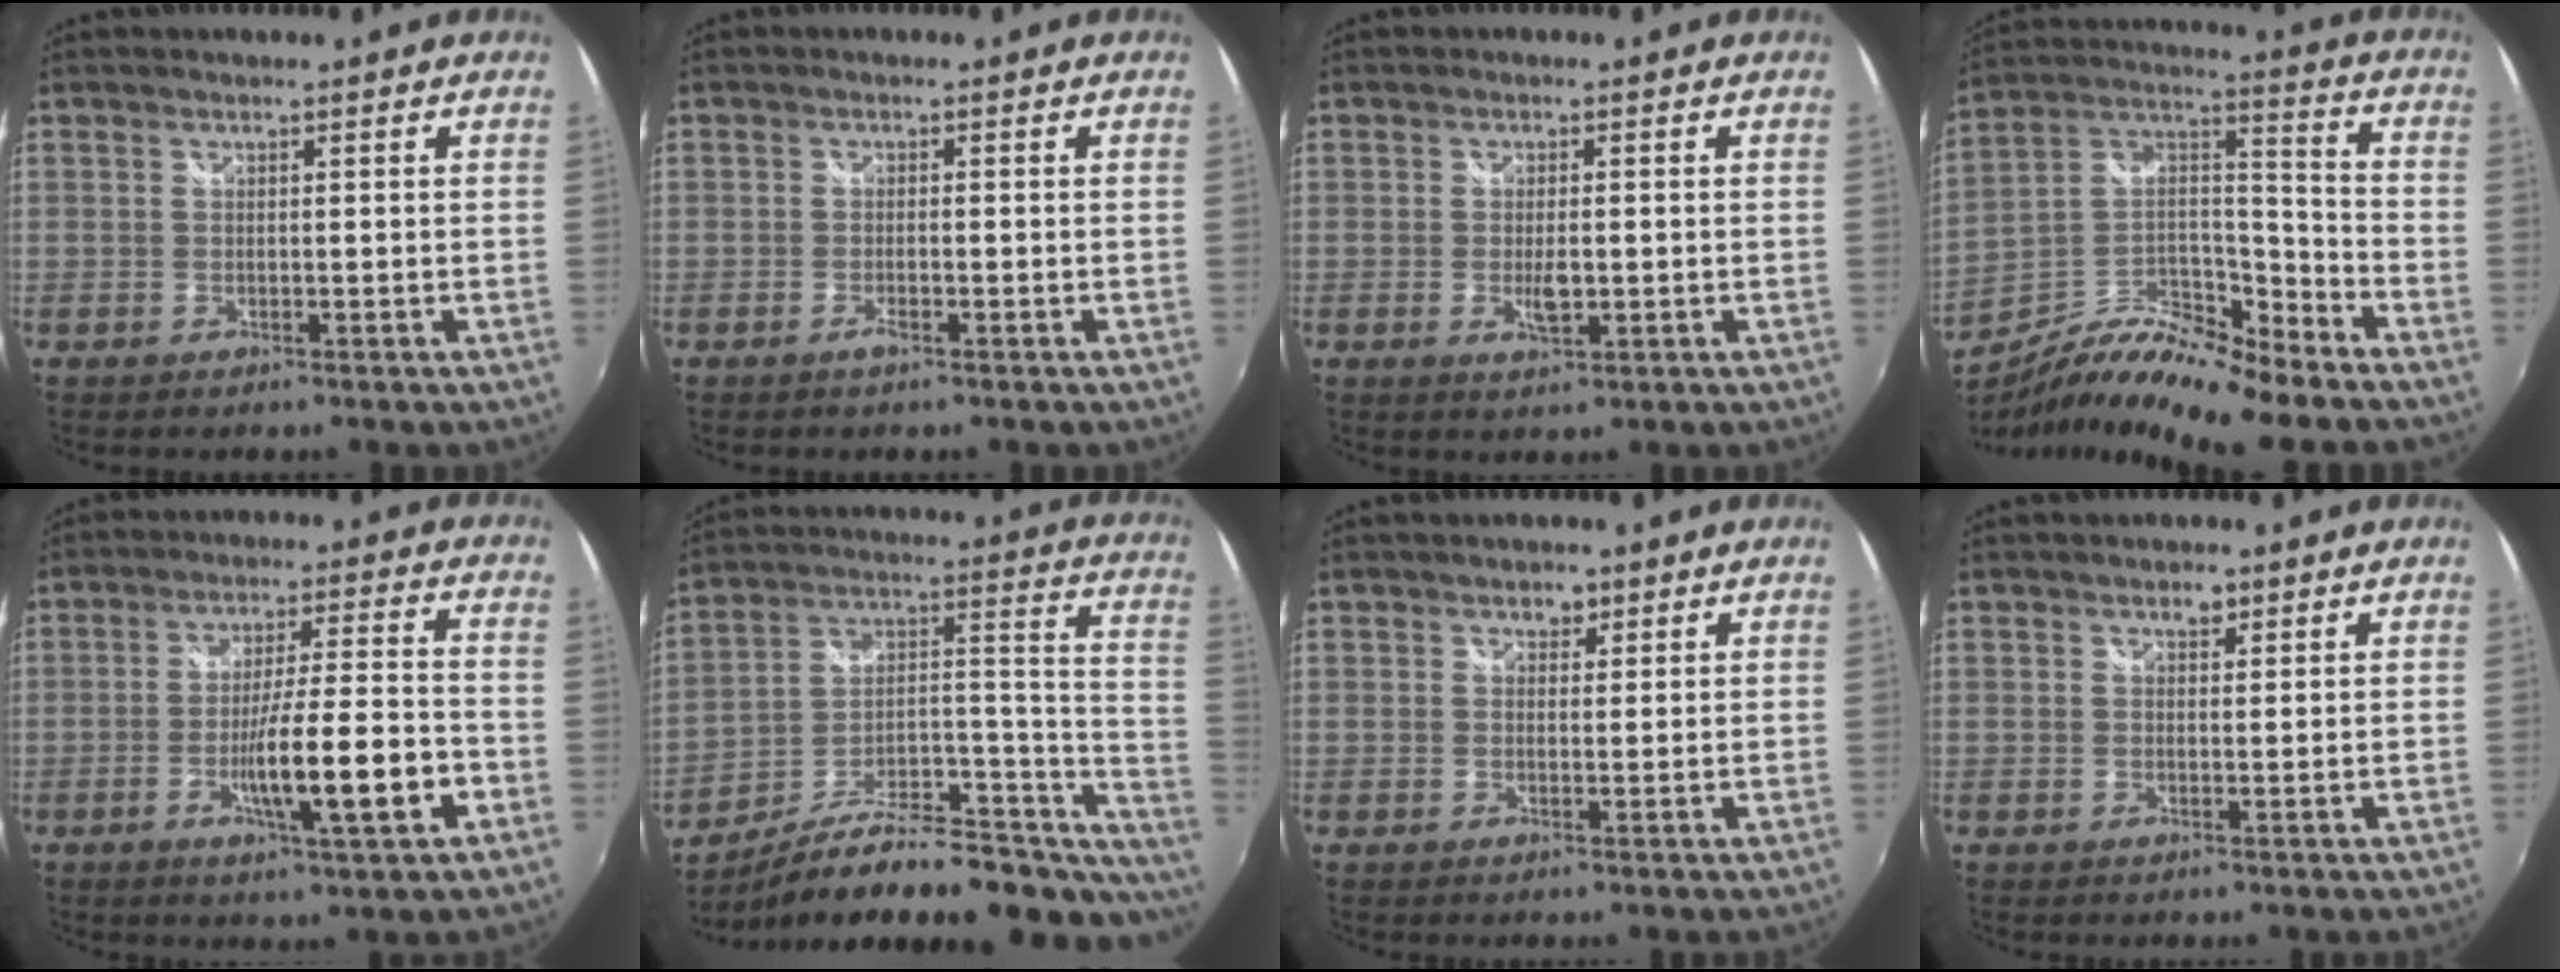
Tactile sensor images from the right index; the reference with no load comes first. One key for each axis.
{"total": 1.4, "fx": -0.8, "fy": 0.3, "fz": 1.1, "tx": -0.023, "ty": -0.002, "tz": -0.015}
{"total": 3.6, "fx": -0.6, "fy": 1.5, "fz": 3.2, "tx": -0.055, "ty": -0.008, "tz": -0.008}
{"total": 15.1, "fx": -12.3, "fy": 1.9, "fz": 8.6, "tx": -0.161, "ty": 0.003, "tz": -0.237}
{"total": 12.5, "fx": -4.4, "fy": 0.7, "fz": 11.7, "tx": -0.197, "ty": -0.018, "tz": -0.067}
{"total": 25.3, "fx": -14.4, "fy": 10.4, "fz": 18.0, "tx": -0.237, "ty": 0.026, "tz": -0.213}
{"total": 1.8, "fx": 1.0, "fy": 1.4, "fz": 0.6, "tx": -0.004, "ty": 0.006, "tz": 0.015}
{"total": 1.7, "fx": 1.1, "fy": 1.1, "fz": 0.9, "tx": -0.010, "ty": 0.005, "tz": 0.017}